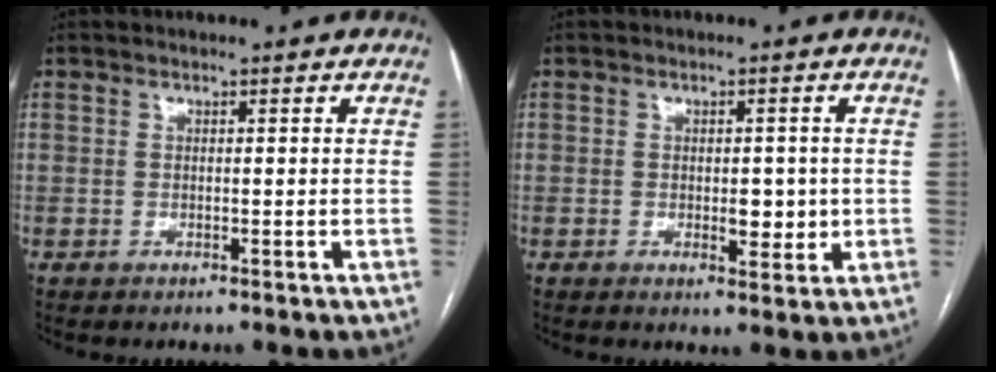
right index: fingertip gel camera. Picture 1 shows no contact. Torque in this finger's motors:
{"motor_torque": [0.35, 0.48, 0.16, 0.09]}